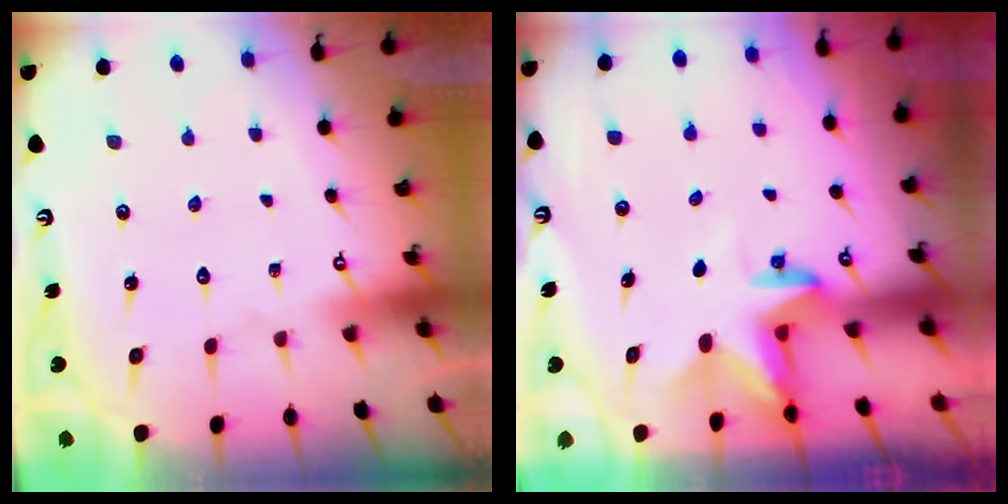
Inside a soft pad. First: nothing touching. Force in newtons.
{"total": 2.9, "press": 2.9, "slide": 0.1}